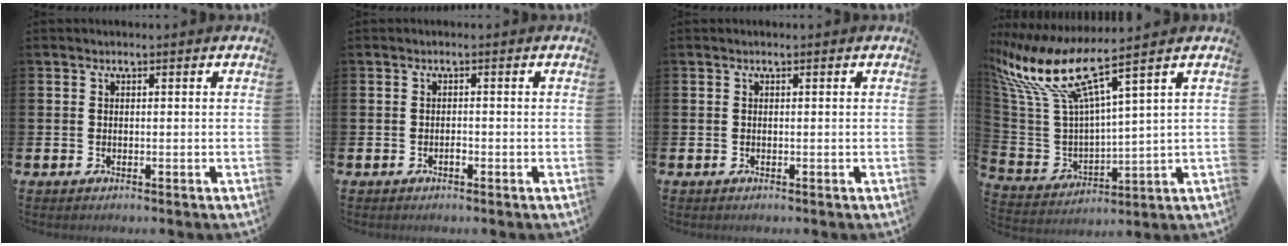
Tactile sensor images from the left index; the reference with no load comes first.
{"total": 0.7, "force": [-0.4, 0.4, 0.4], "torque": [-0.006, -0.002, -0.009]}
{"total": 0.0}
{"total": 10.5, "force": [7.2, 2.5, 7.1], "torque": [-0.176, -0.041, 0.119]}